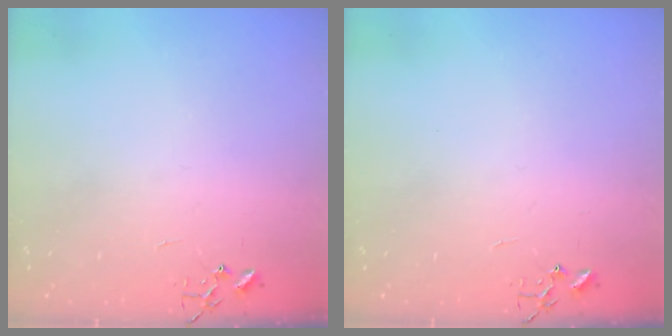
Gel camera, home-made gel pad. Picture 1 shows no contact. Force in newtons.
{"total": 0.0}